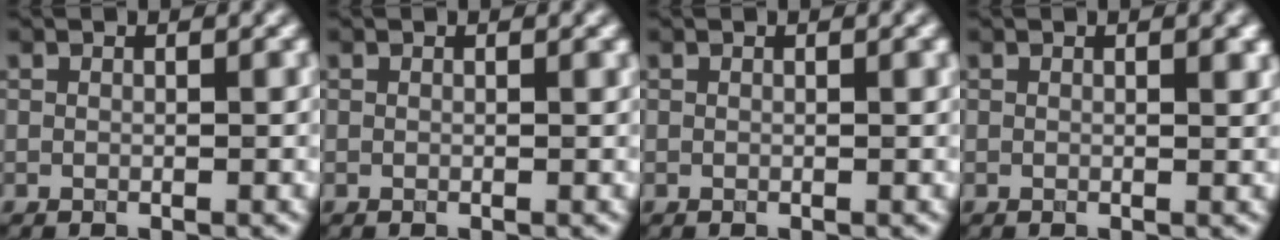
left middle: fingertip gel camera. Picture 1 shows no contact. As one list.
[{"total": 0.0}, {"total": 0.6, "force": [0.2, 0.1, 0.6], "torque": [-0.007, 0.003, 0.002]}, {"total": 1.2, "force": [0.5, 0.4, 1.1], "torque": [-0.012, -0.002, 0.008]}]